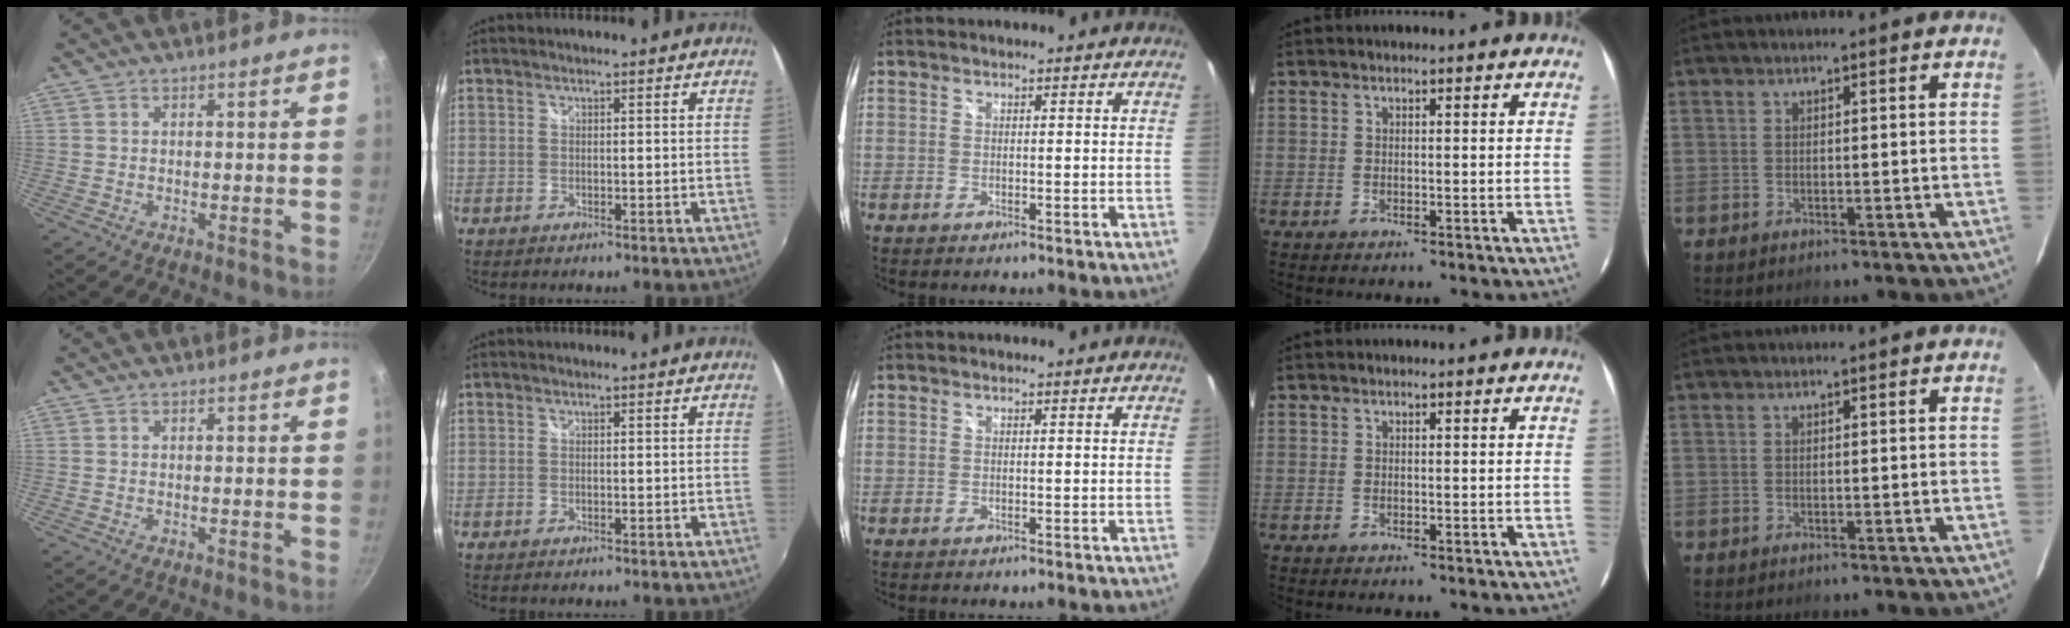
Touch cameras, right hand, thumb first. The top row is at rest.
{}